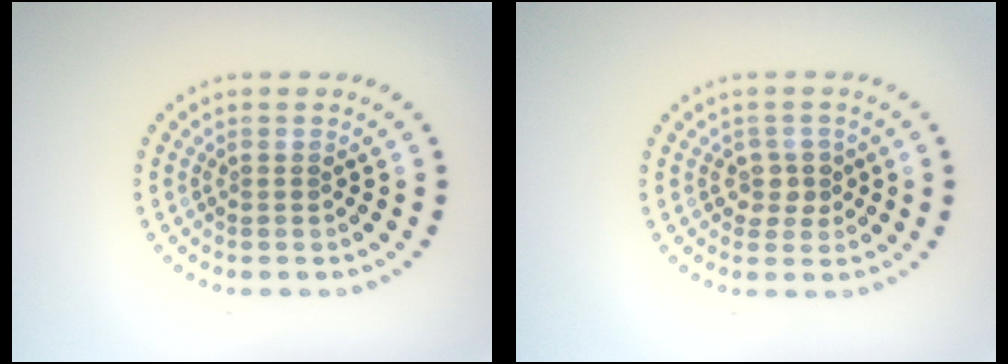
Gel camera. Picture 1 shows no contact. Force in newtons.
{"total": 1.6, "press": 1.5, "slide": 0.7}